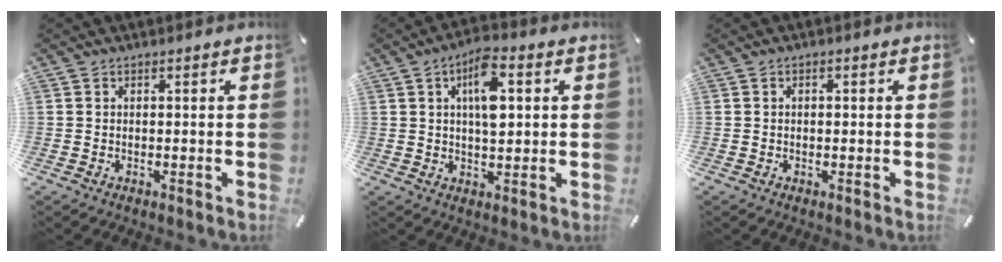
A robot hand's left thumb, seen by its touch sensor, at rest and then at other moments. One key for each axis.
{"total": 9.3, "fx": 2.6, "fy": 4.1, "fz": 7.9, "tx": -0.132, "ty": -0.003, "tz": 0.036}
{"total": 0.7, "fx": -0.1, "fy": 0.5, "fz": 0.5, "tx": -0.010, "ty": 0.001, "tz": -0.003}